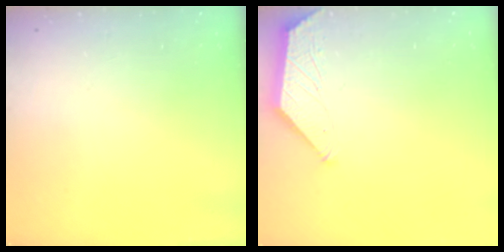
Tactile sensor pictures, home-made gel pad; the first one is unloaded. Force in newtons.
{"total": 0.9, "press": 0.9, "slide": 0.2}